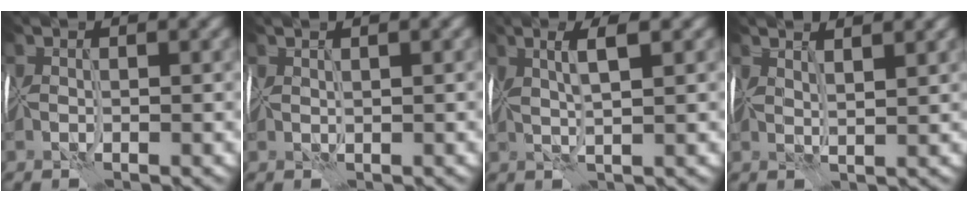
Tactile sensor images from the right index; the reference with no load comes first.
{"total": 1.1, "force": [1.1, -0.3, 0.2], "torque": [0.003, 0.008, 0.021]}
{"total": 2.7, "force": [2.0, -0.6, 1.7], "torque": [-0.022, 0.011, 0.038]}
{"total": 2.9, "force": [2.6, 0.1, 1.2], "torque": [-0.001, 0.014, 0.043]}